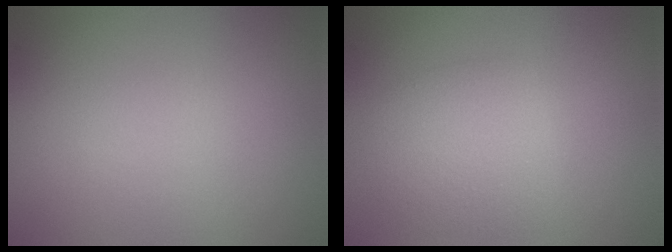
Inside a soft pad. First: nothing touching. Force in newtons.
{"total": 2.9, "press": 2.9, "slide": 0.0}